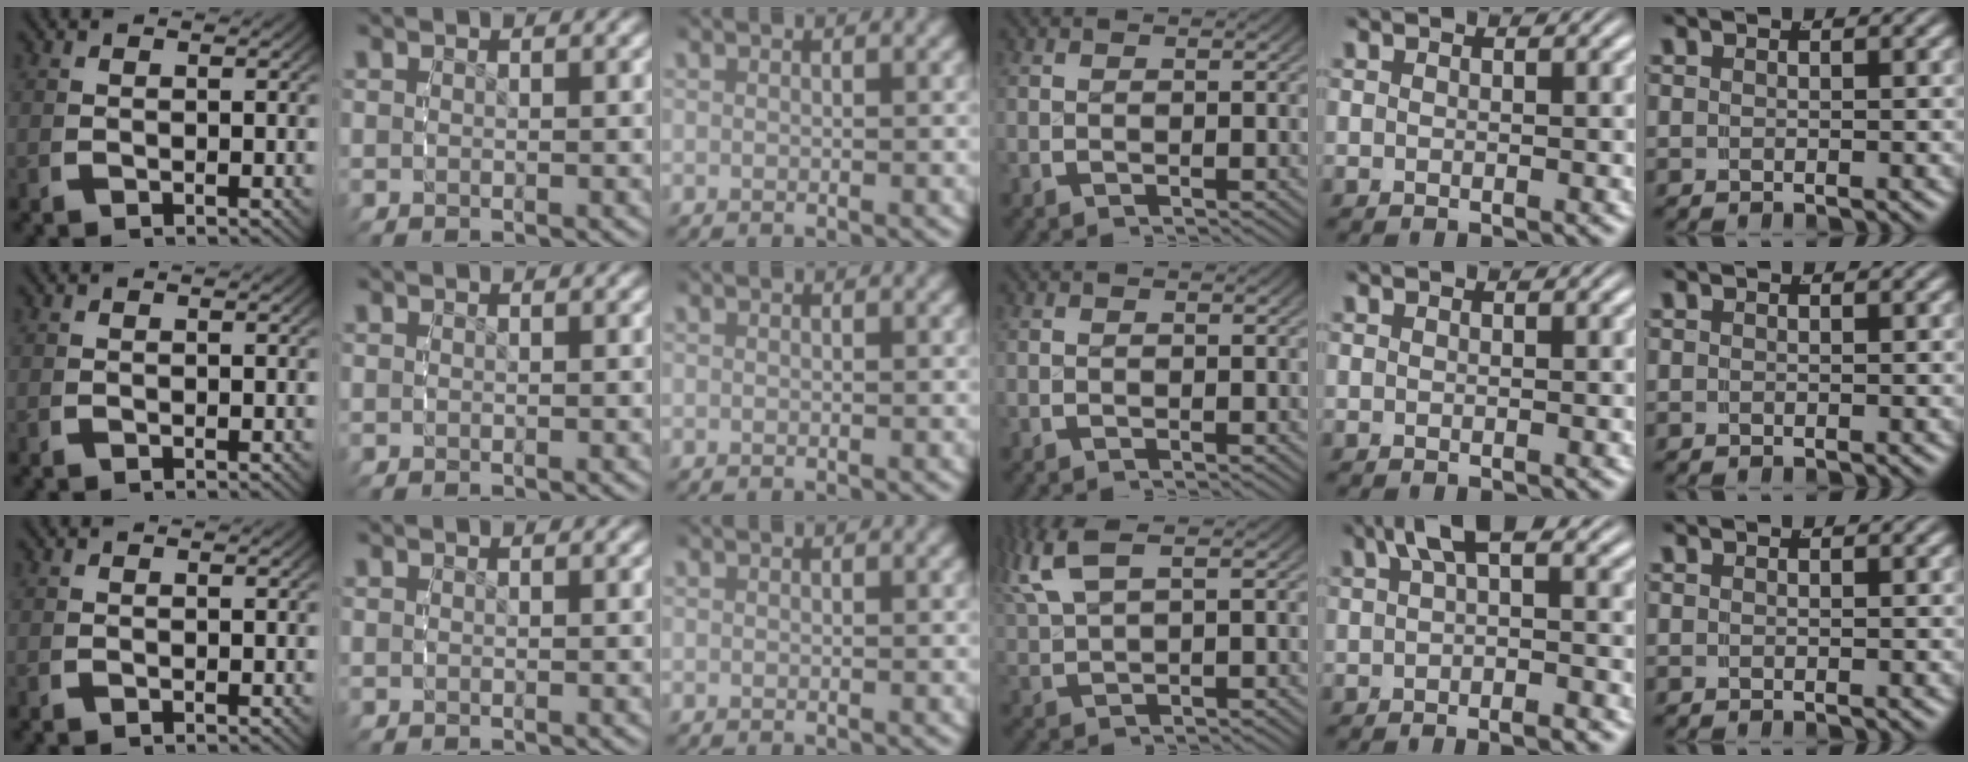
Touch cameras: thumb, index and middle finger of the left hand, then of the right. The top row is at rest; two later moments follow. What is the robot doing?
{"motion": "grasp_and_lifting", "object": "camera"}